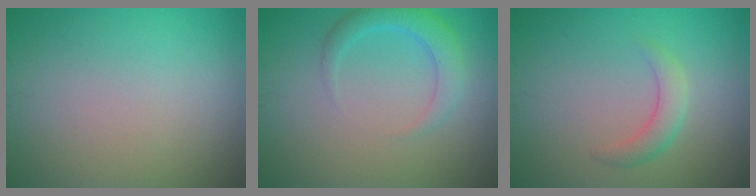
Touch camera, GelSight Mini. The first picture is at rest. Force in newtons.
{"total": 2.8, "press": 2.8, "slide": 0.2}
{"total": 2.2, "press": 2.2, "slide": 0.2}